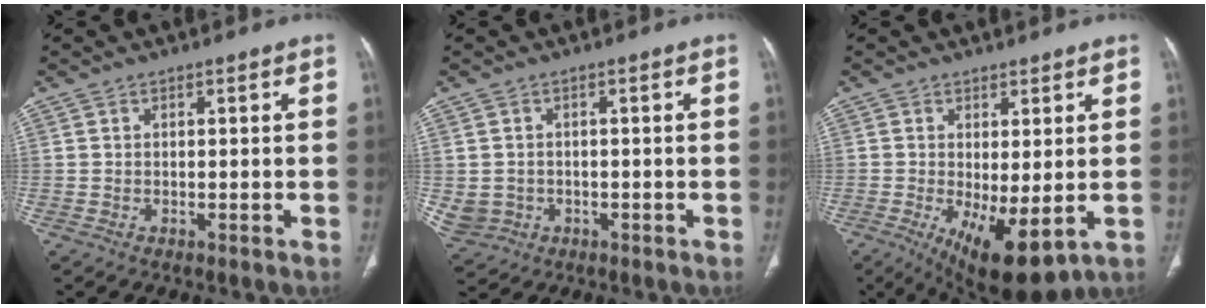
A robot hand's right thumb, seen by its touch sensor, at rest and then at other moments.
{"total": 5.3, "force": [-1.0, 4.9, 1.9], "torque": [-0.045, 0.008, -0.003]}
{"total": 10.7, "force": [-2.5, 4.0, 9.6], "torque": [-0.153, -0.023, -0.021]}